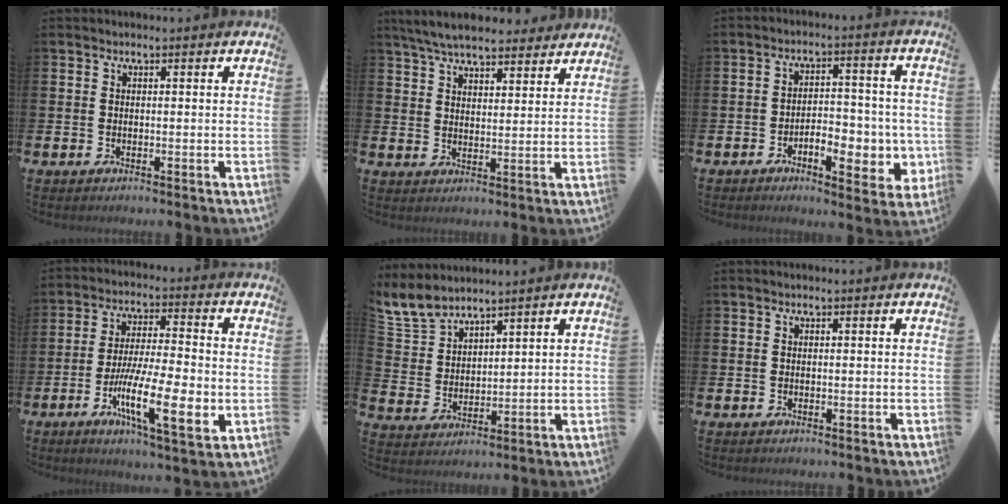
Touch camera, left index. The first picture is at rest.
{"total": 6.8, "force": [6.3, 1.4, 1.9], "torque": [-0.047, -0.025, 0.115]}
{"total": 6.0, "force": [-2.4, 3.3, 4.4], "torque": [-0.054, -0.003, -0.047]}
{"total": 12.4, "force": [-3.6, 2.5, 11.5], "torque": [-0.207, -0.017, -0.065]}
{"total": 6.0, "force": [5.7, 1.7, 1.2], "torque": [-0.049, -0.022, 0.107]}
{"total": 0.0}